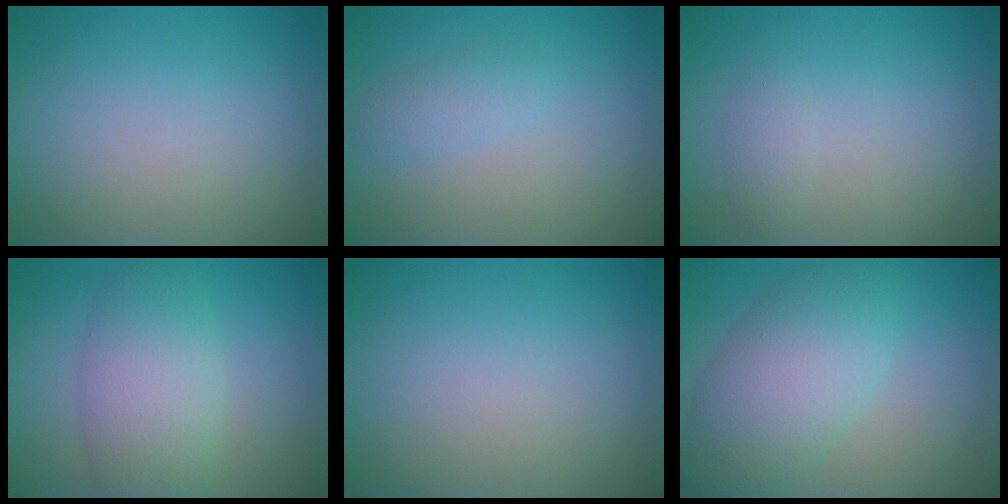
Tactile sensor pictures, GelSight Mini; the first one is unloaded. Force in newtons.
{"total": 1.5, "press": 1.5, "slide": 0.1}
{"total": 1.0, "press": 1.0, "slide": 0.0}
{"total": 5.4, "press": 5.4, "slide": 0.3}
{"total": 0.0}
{"total": 7.0, "press": 7.0, "slide": 0.2}